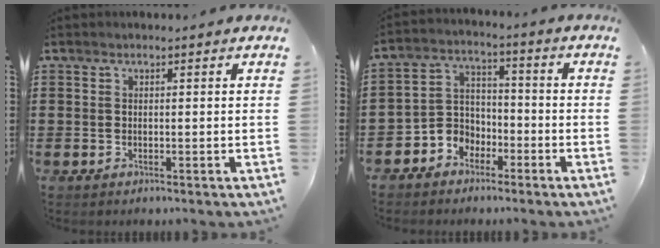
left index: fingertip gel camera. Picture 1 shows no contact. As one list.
[{"total": 4.8, "force": [-3.4, 3.5, 0.2], "torque": [-0.023, 0.004, -0.072]}]